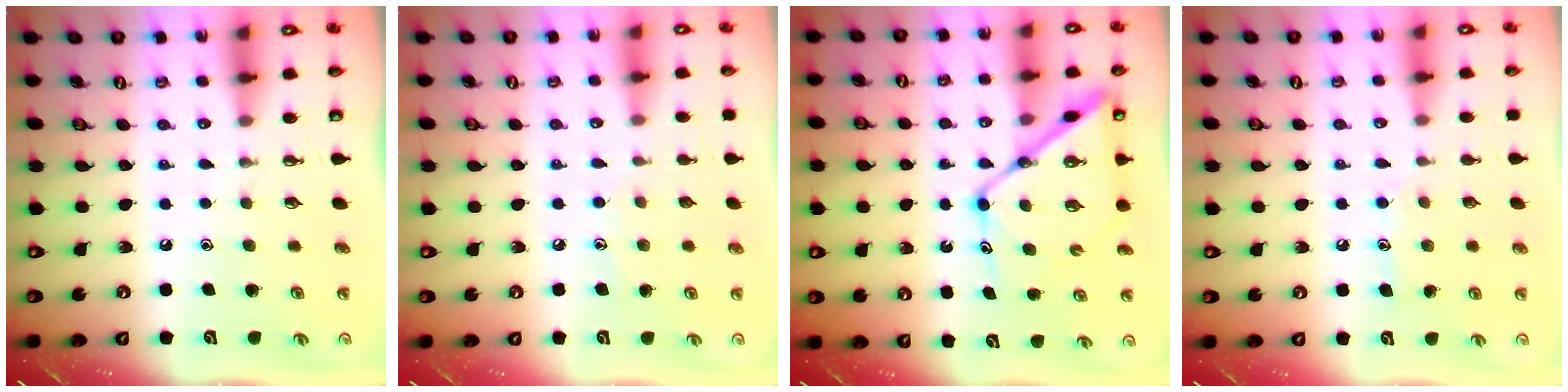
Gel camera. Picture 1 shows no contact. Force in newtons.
{"total": 5.0, "press": 4.9, "slide": 0.5}
{"total": 14.2, "press": 14.1, "slide": 1.4}
{"total": 6.8, "press": 6.8, "slide": 0.3}